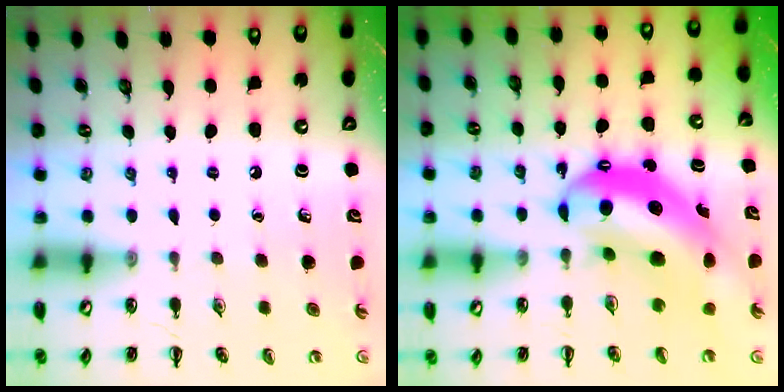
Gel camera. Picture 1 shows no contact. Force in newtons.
{"total": 11.1, "press": 10.8, "slide": 2.6}